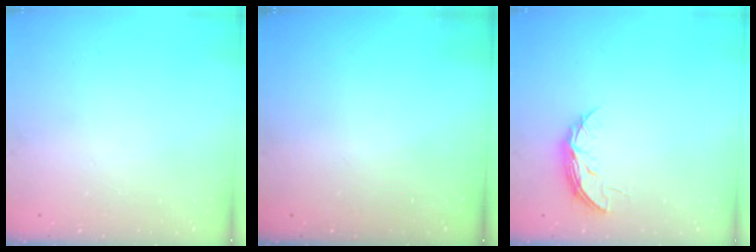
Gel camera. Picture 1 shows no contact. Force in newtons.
{"total": 0.0}
{"total": 5.5, "press": 5.5, "slide": 0.5}